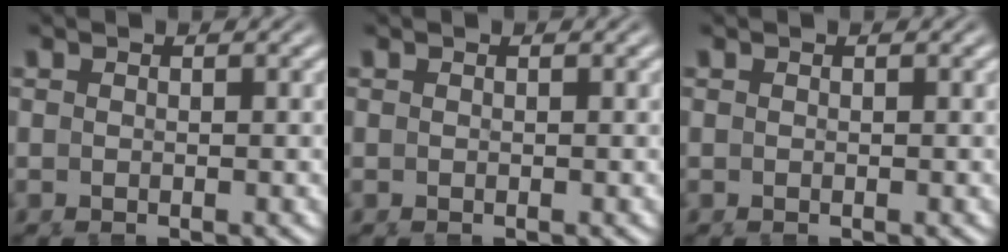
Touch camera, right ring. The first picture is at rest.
{"total": 0.0}
{"total": 0.0}